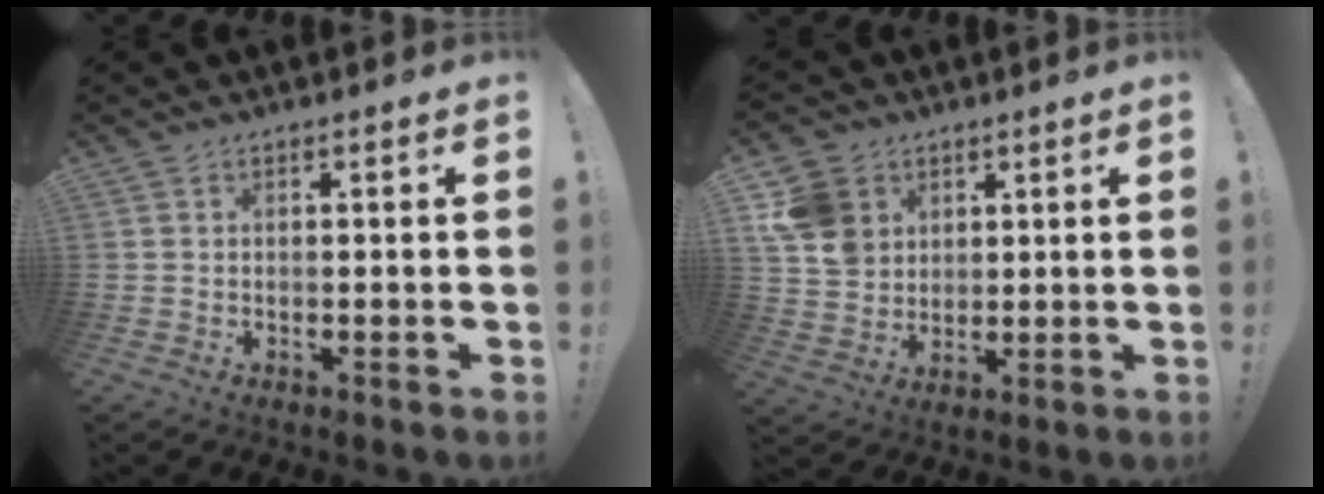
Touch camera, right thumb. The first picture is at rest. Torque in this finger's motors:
{"motor_torque": [0.89, 2.23, 0.82, 0.24, 0.04]}